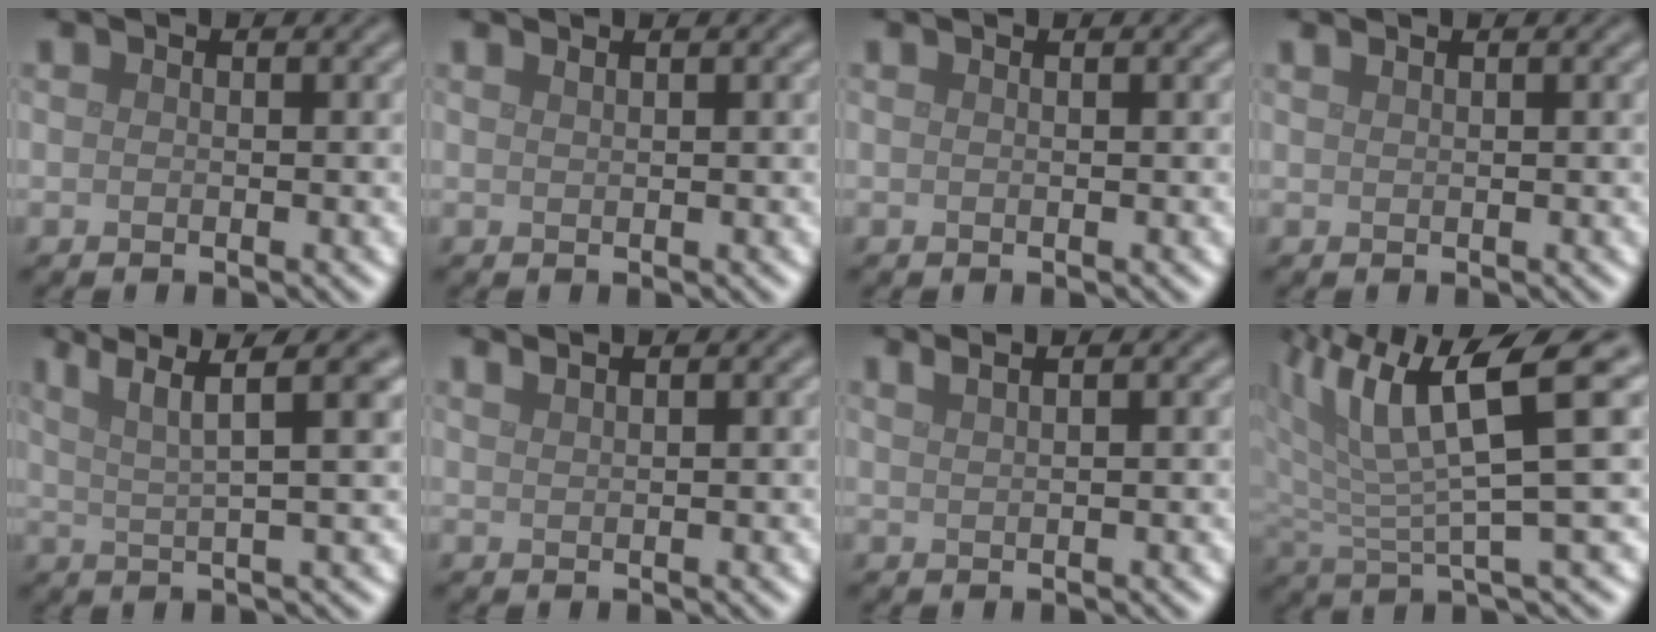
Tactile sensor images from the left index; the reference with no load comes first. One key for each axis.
{"total": 0.8, "fx": 0.6, "fy": 0.3, "fz": 0.4, "tx": -0.002, "ty": -0.001, "tz": 0.006}
{"total": 0.6, "fx": 0.4, "fy": 0.3, "fz": 0.4, "tx": -0.002, "ty": 0.002, "tz": 0.000}
{"total": 0.9, "fx": 0.7, "fy": 0.3, "fz": 0.5, "tx": -0.004, "ty": -0.003, "tz": 0.005}
{"total": 6.7, "fx": 3.9, "fy": 1.2, "fz": 5.3, "tx": -0.075, "ty": 0.017, "tz": 0.063}
{"total": 2.1, "fx": 1.6, "fy": 0.7, "fz": 1.0, "tx": 0.000, "ty": 0.002, "tz": 0.008}
{"total": 3.2, "fx": 2.2, "fy": 1.3, "fz": 1.9, "tx": -0.007, "ty": 0.018, "tz": 0.005}
{"total": 9.0, "fx": 4.3, "fy": 2.0, "fz": 7.6, "tx": -0.138, "ty": 0.009, "tz": 0.079}